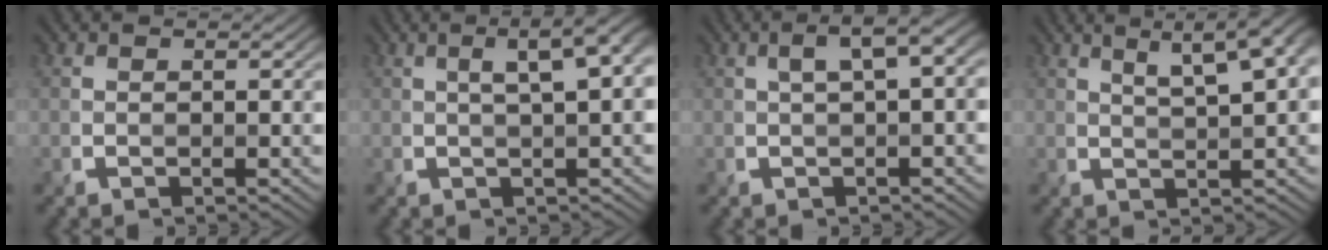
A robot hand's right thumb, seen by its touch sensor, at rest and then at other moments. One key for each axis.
{"total": 6.5, "fx": 1.6, "fy": 1.7, "fz": 6.1, "tx": -0.068, "ty": 0.028, "tz": 0.016}
{"total": 4.4, "fx": 1.0, "fy": 1.0, "fz": 4.1, "tx": -0.068, "ty": 0.019, "tz": 0.016}
{"total": 9.0, "fx": 4.6, "fy": 2.4, "fz": 7.4, "tx": -0.086, "ty": 0.034, "tz": 0.053}